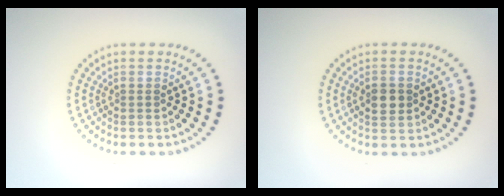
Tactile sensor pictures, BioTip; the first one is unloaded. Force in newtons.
{"total": 2.6, "press": 2.6, "slide": 0.1}